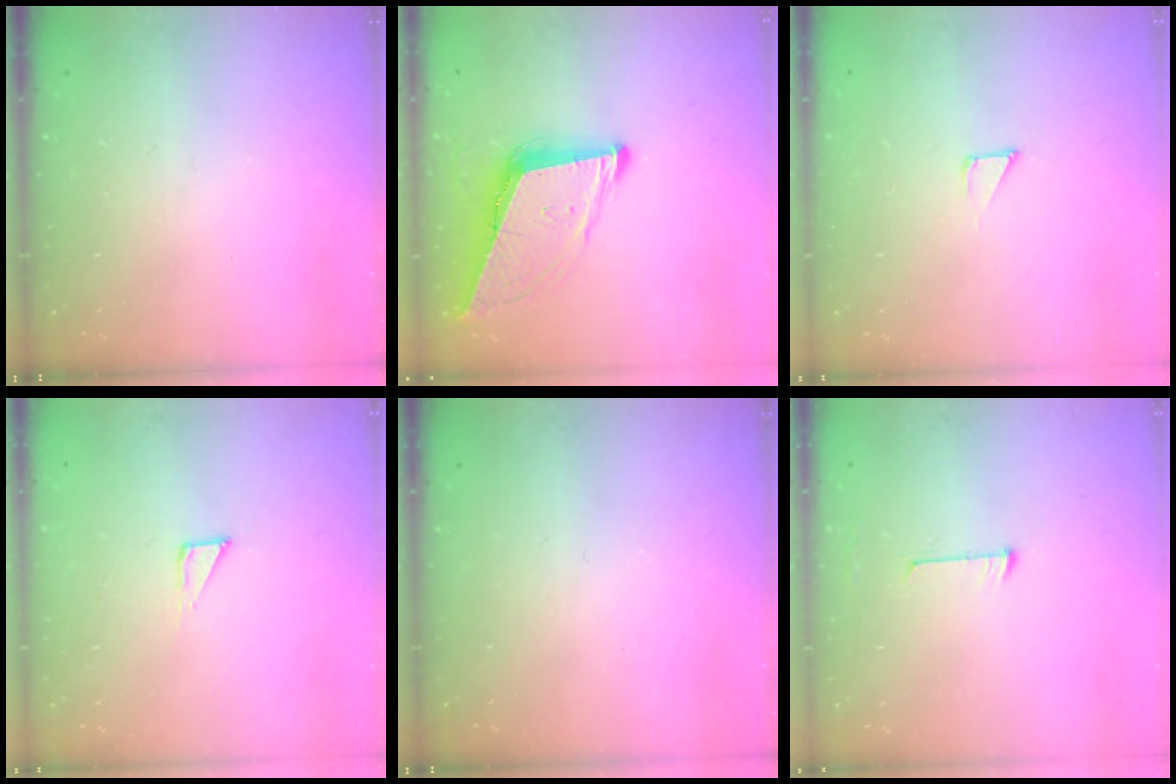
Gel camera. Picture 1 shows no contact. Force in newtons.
{"total": 10.0, "press": 9.3, "slide": 3.5}
{"total": 1.7, "press": 1.7, "slide": 0.0}
{"total": 2.1, "press": 2.1, "slide": 0.1}
{"total": 0.0}
{"total": 5.9, "press": 5.9, "slide": 0.4}